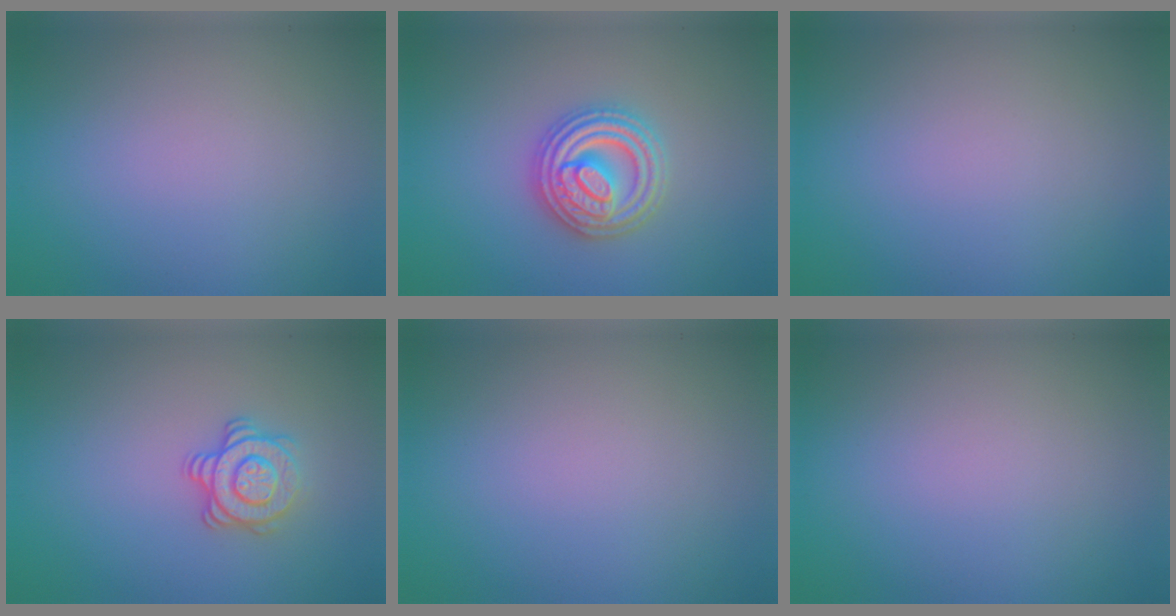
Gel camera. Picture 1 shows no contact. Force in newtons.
{"total": 4.9, "press": 4.9, "slide": 0.8}
{"total": 0.0}
{"total": 3.0, "press": 2.7, "slide": 1.3}
{"total": 0.0}
{"total": 0.0}